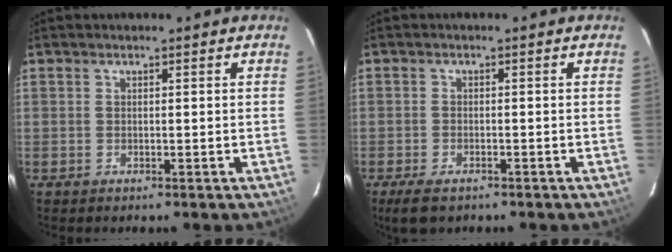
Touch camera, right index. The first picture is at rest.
{"total": 4.5, "force": [-3.2, 2.0, 2.5], "torque": [-0.065, -0.014, -0.057]}